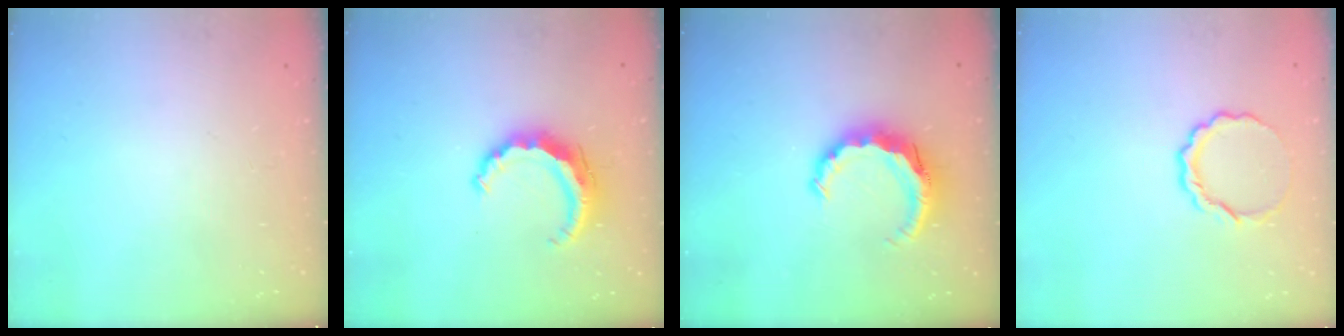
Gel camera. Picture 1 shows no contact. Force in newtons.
{"total": 7.9, "press": 7.9, "slide": 0.8}
{"total": 8.3, "press": 8.2, "slide": 1.1}
{"total": 6.8, "press": 6.7, "slide": 0.4}